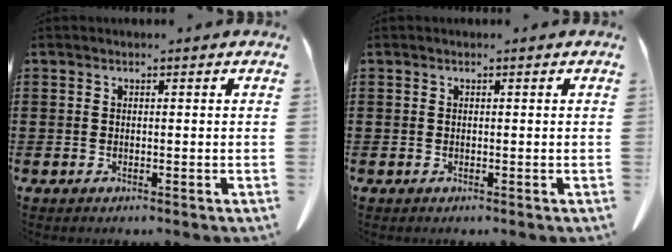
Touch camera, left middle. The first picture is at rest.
{"total": 0.0}